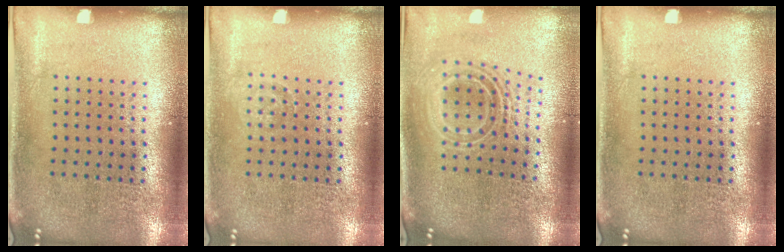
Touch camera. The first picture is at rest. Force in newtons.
{"total": 0.7, "press": 0.7, "slide": 0.2}
{"total": 2.1, "press": 1.5, "slide": 1.5}
{"total": 0.0}